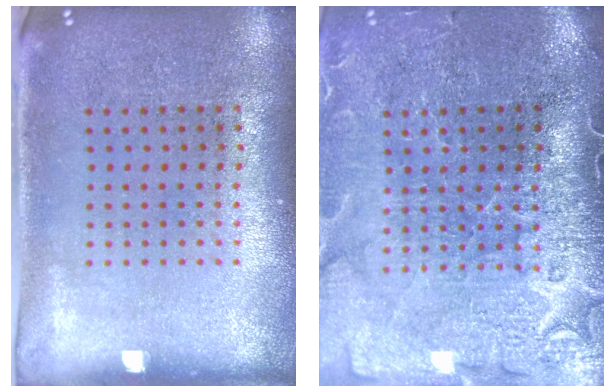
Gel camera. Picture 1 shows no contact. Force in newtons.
{"total": 4.0, "press": 3.5, "slide": 1.9}